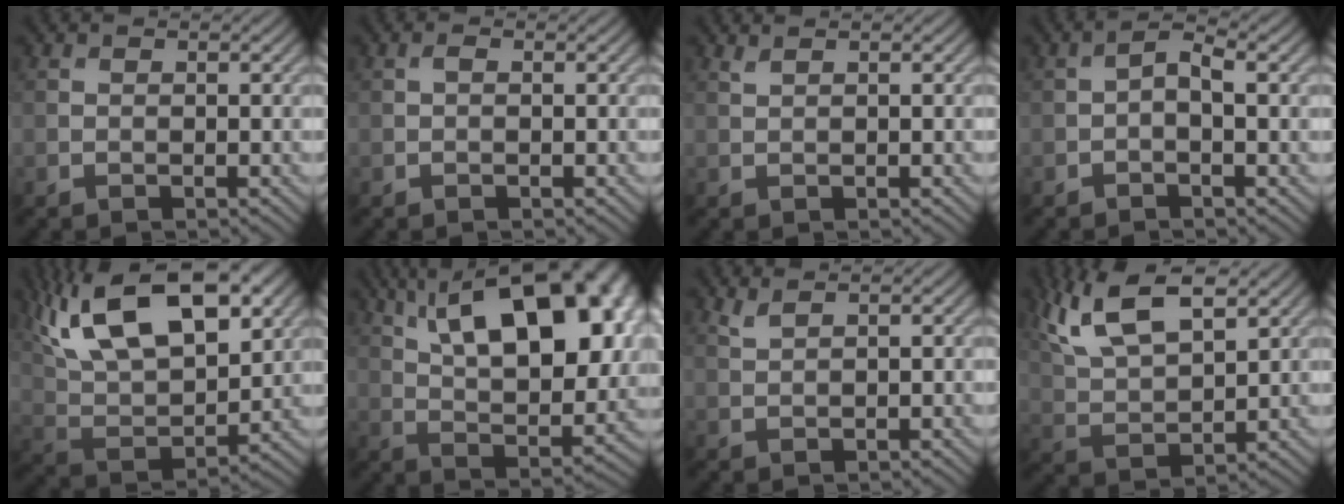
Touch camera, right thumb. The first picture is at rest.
{"total": 0.6, "force": [0.1, 0.4, 0.5], "torque": [-0.010, 0.002, 0.001]}
{"total": 0.6, "force": [0.6, 0.0, 0.2], "torque": [-0.008, 0.003, 0.014]}
{"total": 2.4, "force": [-0.1, 1.0, 2.1], "torque": [-0.039, 0.006, -0.005]}
{"total": 17.8, "force": [9.4, 8.2, 12.8], "torque": [-0.250, 0.026, 0.148]}
{"total": 20.8, "force": [8.8, 9.8, 16.1], "torque": [-0.248, 0.045, 0.130]}
{"total": 1.3, "force": [1.1, 0.2, 0.7], "torque": [-0.021, 0.005, 0.027]}
{"total": 11.7, "force": [7.0, 4.5, 8.2], "torque": [-0.191, 0.015, 0.132]}